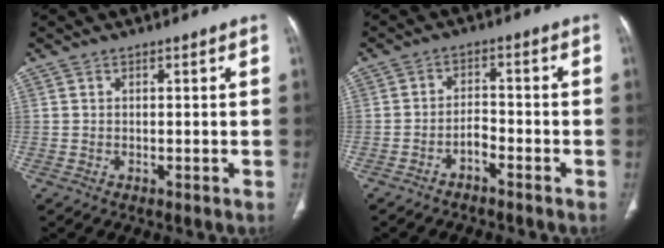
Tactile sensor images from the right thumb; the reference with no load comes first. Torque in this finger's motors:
{"motor_torque": [-0.16, -0.01, -0.03, -0.03, -0.03]}